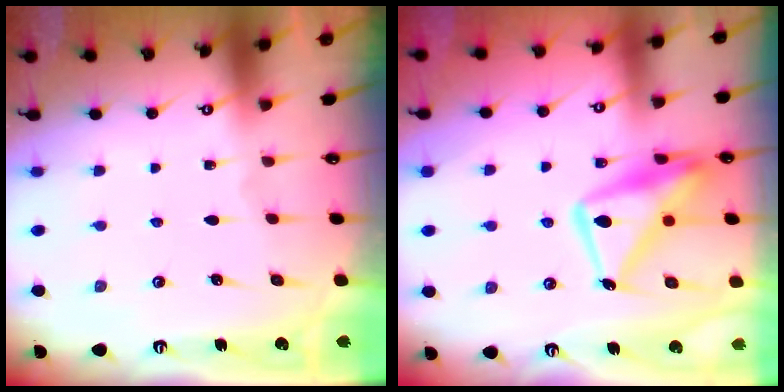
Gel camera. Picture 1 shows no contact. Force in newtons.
{"total": 16.5, "press": 16.4, "slide": 1.5}